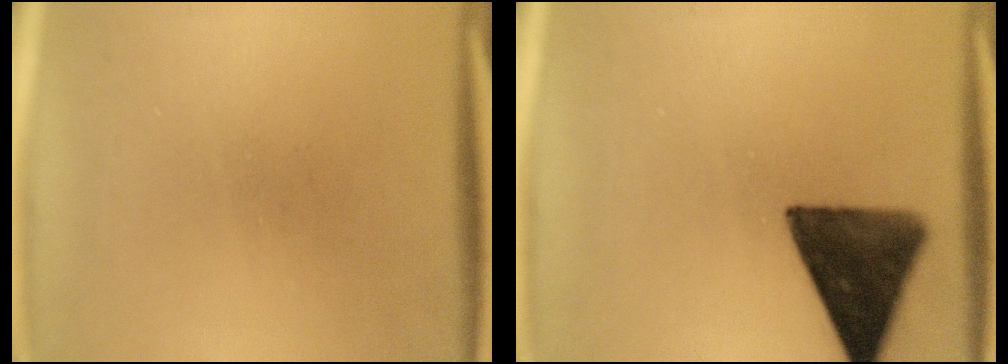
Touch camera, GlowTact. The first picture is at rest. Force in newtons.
{"total": 13.2}